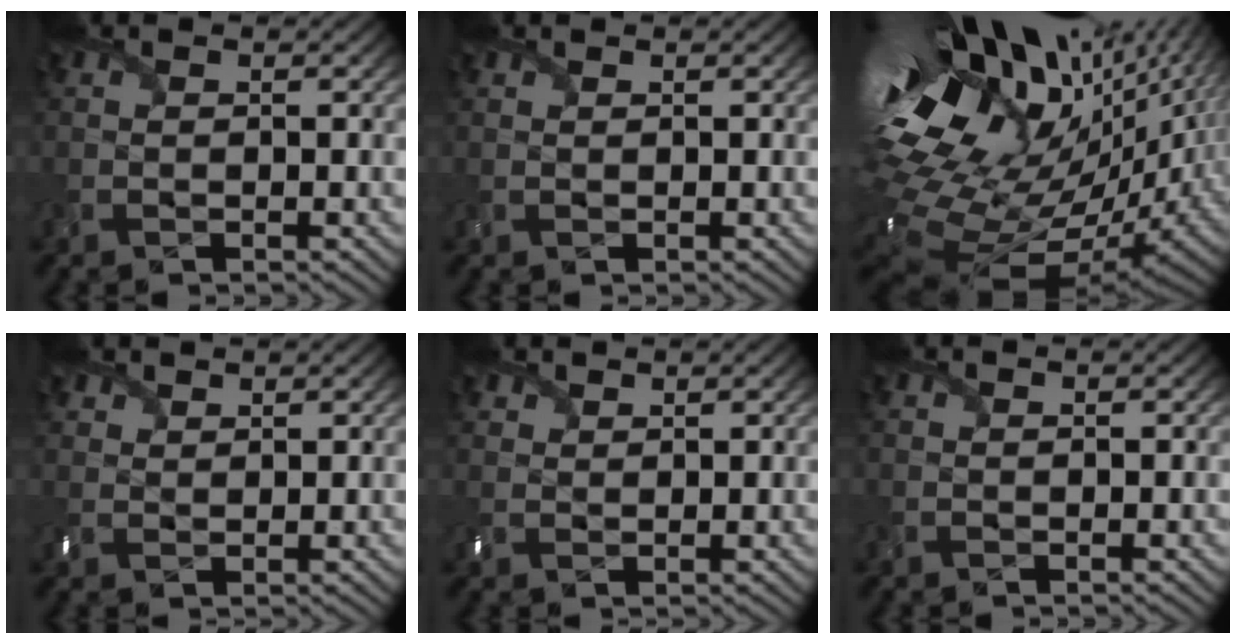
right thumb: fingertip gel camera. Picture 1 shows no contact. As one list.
[{"total": 1.1, "force": [0.9, 0.6, 0.2], "torque": [-0.008, 0.002, 0.020]}, {"total": 20.6, "force": [3.5, 11.5, 16.7], "torque": [-0.342, -0.035, 0.084]}, {"total": 3.1, "force": [2.3, 1.9, 0.8], "torque": [-0.023, 0.004, 0.048]}, {"total": 2.8, "force": [2.0, 1.7, 0.7], "torque": [-0.021, 0.004, 0.043]}, {"total": 0.0}]